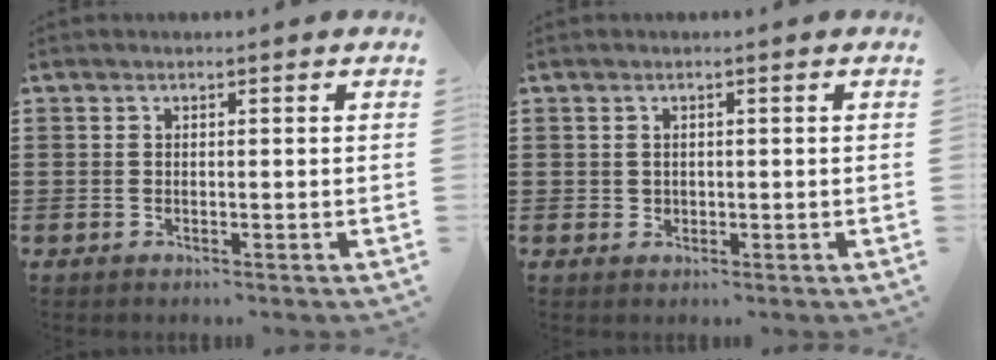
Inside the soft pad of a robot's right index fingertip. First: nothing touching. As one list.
[{"total": 1.0, "force": [0.3, 0.9, 0.2], "torque": [-0.007, 0.005, 0.006]}]